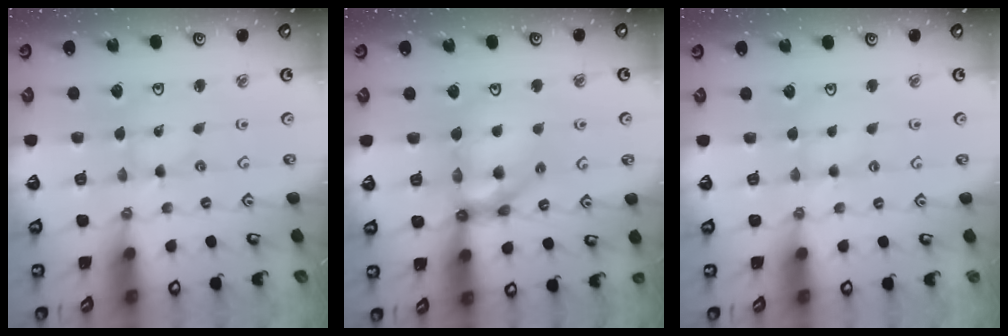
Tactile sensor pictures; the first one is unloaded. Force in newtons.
{"total": 13.0, "press": 12.9, "slide": 2.1}
{"total": 2.0, "press": 1.9, "slide": 0.3}